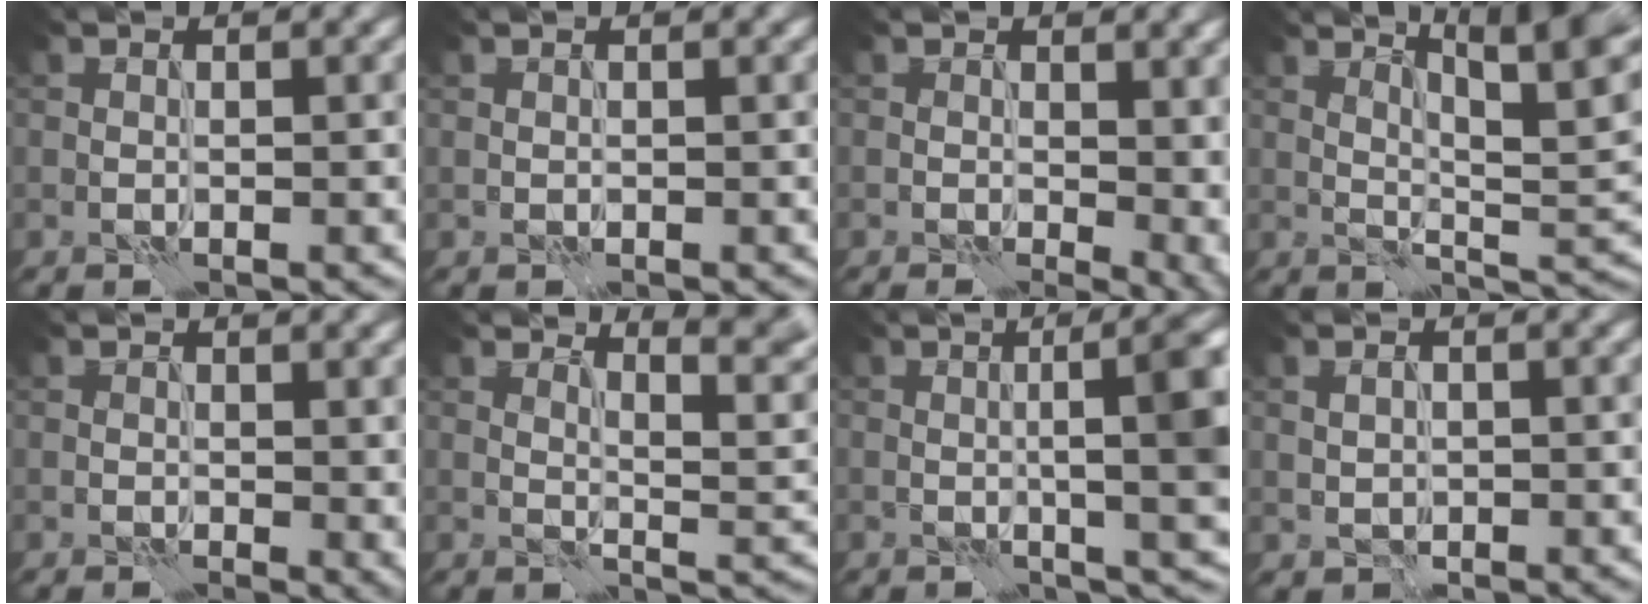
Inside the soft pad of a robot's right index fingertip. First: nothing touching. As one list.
[{"total": 0.0}, {"total": 7.0, "force": [0.5, 3.3, 6.1], "torque": [-0.030, 0.002, 0.013]}, {"total": 11.2, "force": [5.6, 3.6, 8.9], "torque": [-0.114, 0.013, 0.067]}, {"total": 2.3, "force": [0.6, 0.9, 2.0], "torque": [-0.016, -0.002, 0.016]}, {"total": 7.0, "force": [5.1, 1.7, 4.4], "torque": [-0.048, 0.008, 0.075]}, {"total": 11.4, "force": [1.3, 3.6, 10.7], "torque": [-0.097, 0.024, 0.012]}, {"total": 0.7, "force": [0.0, 0.6, 0.2], "torque": [-0.008, 0.000, 0.006]}]